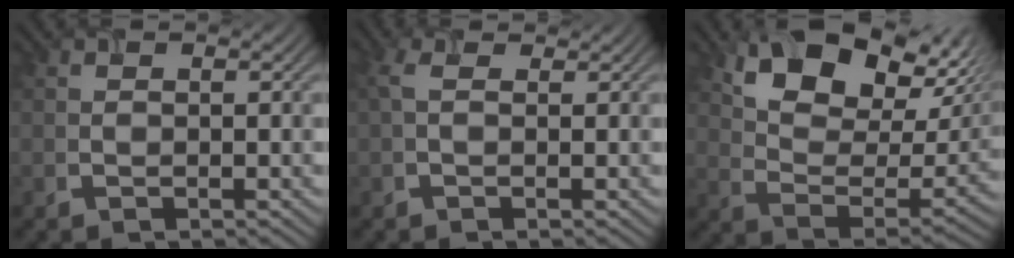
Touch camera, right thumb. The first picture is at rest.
{"total": 0.7, "force": [0.3, 0.2, 0.6], "torque": [-0.018, 0.006, 0.007]}
{"total": 13.6, "force": [8.4, 6.7, 8.4], "torque": [-0.155, -0.008, 0.153]}